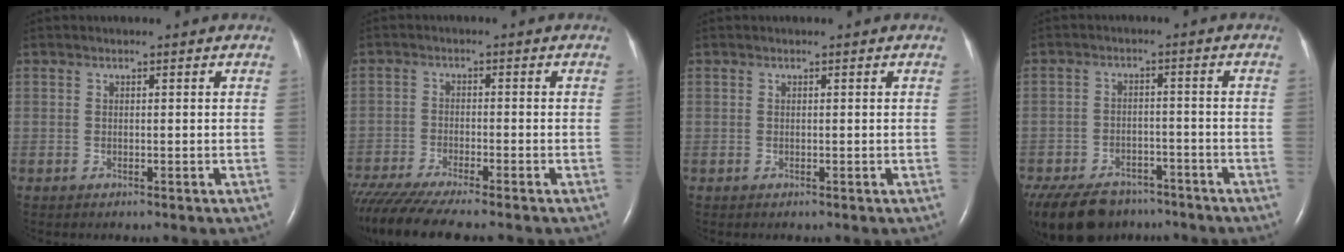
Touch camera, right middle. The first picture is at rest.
{"total": 10.6, "force": [-9.1, 0.0, 5.4], "torque": [-0.082, -0.030, -0.150]}
{"total": 0.0}
{"total": 16.9, "force": [-12.6, 9.0, 6.8], "torque": [-0.193, -0.021, -0.182]}